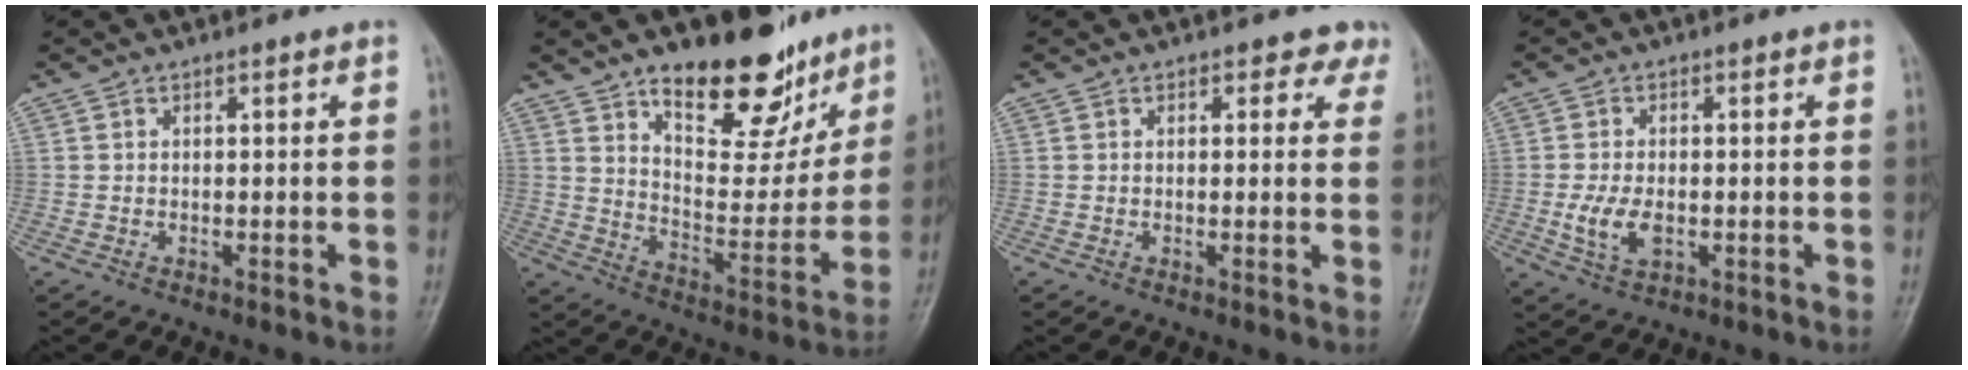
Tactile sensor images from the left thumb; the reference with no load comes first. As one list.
[{"total": 21.2, "force": [14.3, 9.6, 12.4], "torque": [-0.124, -0.088, 0.221]}, {"total": 3.1, "force": [2.4, 2.0, 0.6], "torque": [0.027, -0.011, 0.010]}, {"total": 5.7, "force": [-1.0, 3.3, 4.5], "torque": [-0.094, -0.006, -0.016]}]